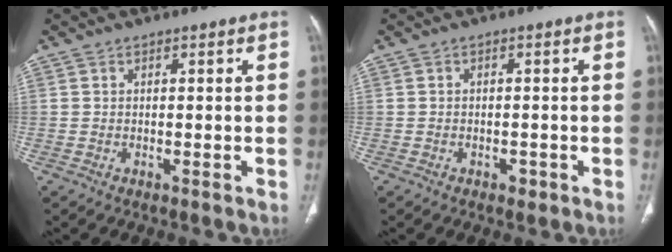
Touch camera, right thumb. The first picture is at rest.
{"total": 1.5, "force": [-0.8, 1.1, 0.7], "torque": [-0.006, 0.003, -0.009]}